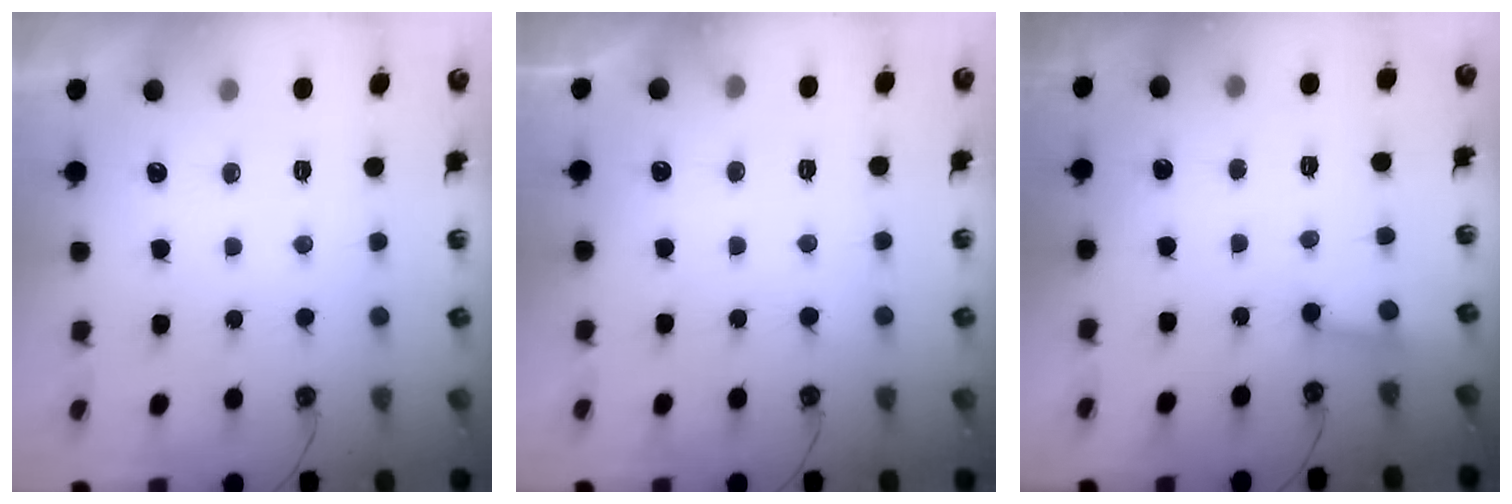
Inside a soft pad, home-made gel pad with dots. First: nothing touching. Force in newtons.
{"total": 5.2, "press": 5.1, "slide": 0.4}
{"total": 2.9, "press": 2.9, "slide": 0.4}